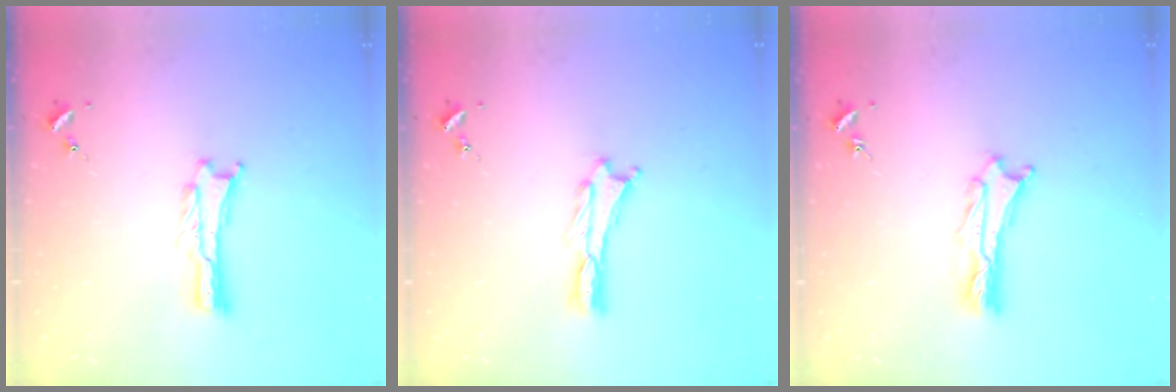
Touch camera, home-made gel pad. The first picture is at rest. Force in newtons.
{"total": 0.0}
{"total": 1.2, "press": 1.2, "slide": 0.2}